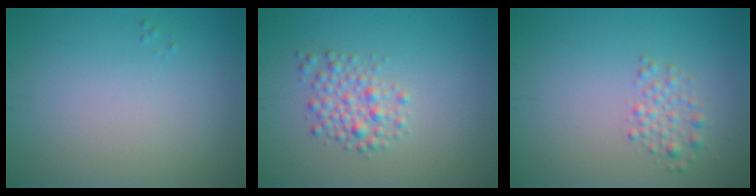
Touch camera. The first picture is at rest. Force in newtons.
{"total": 2.5, "press": 2.5, "slide": 0.1}
{"total": 1.7, "press": 1.7, "slide": 0.1}